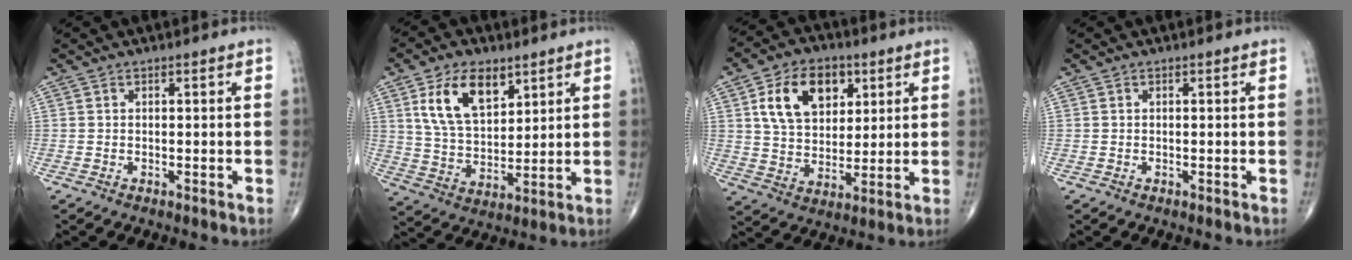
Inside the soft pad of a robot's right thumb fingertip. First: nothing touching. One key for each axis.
{"total": 12.9, "fx": 6.1, "fy": 7.2, "fz": 8.7, "tx": -0.138, "ty": -0.025, "tz": 0.123}
{"total": 14.0, "fx": 5.2, "fy": 9.5, "fz": 9.0, "tx": -0.120, "ty": -0.012, "tz": 0.094}
{"total": 0.0}